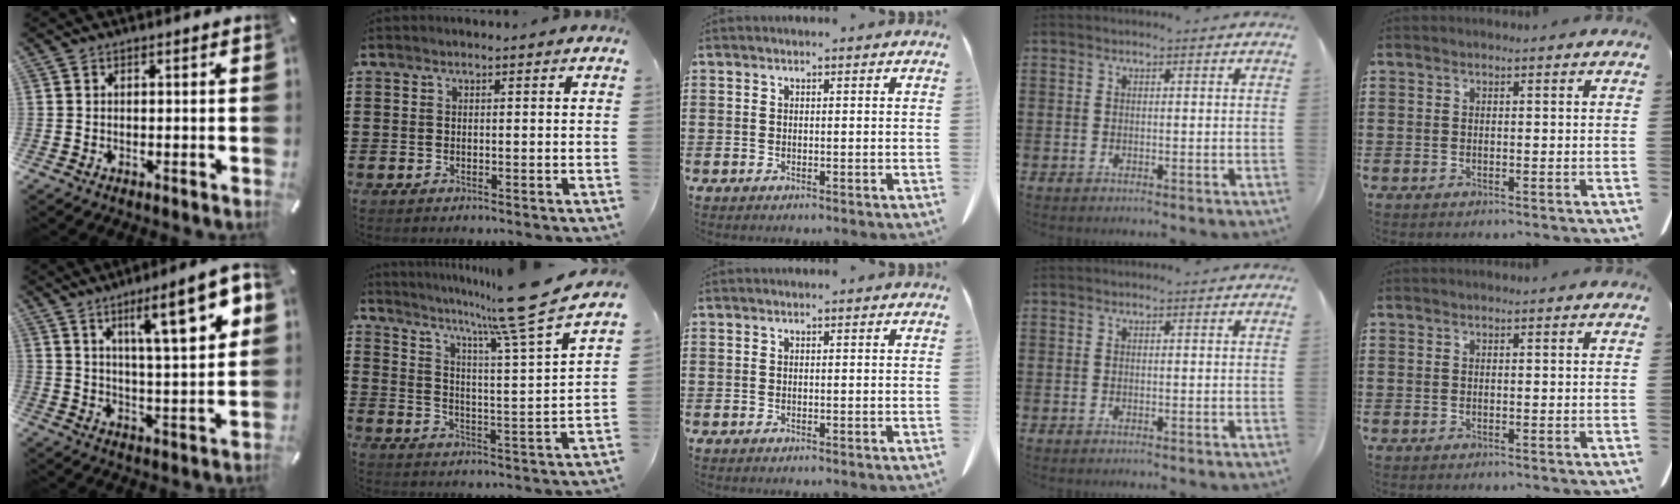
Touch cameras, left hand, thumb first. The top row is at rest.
{"thumb": {"total": 15.9, "force": [7.9, 3.7, 13.2], "torque": [-0.191, -0.035, 0.116]}, "index": {"total": 11.3, "force": [9.2, -0.8, 6.5], "torque": [-0.124, -0.068, 0.138]}}